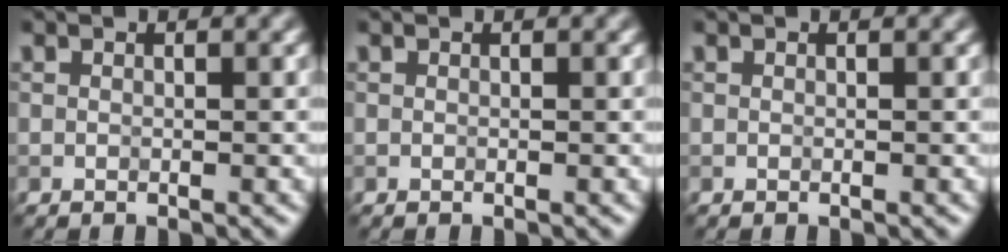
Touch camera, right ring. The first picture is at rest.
{"total": 0.0}
{"total": 0.0}